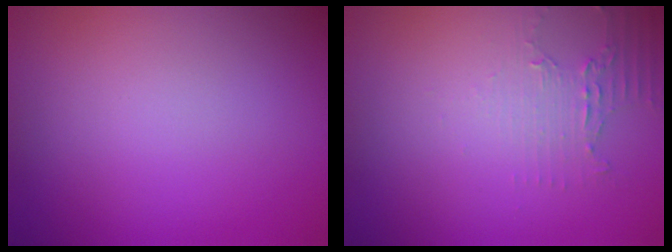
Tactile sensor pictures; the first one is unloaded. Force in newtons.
{"total": 2.2, "press": 1.5, "slide": 1.5}